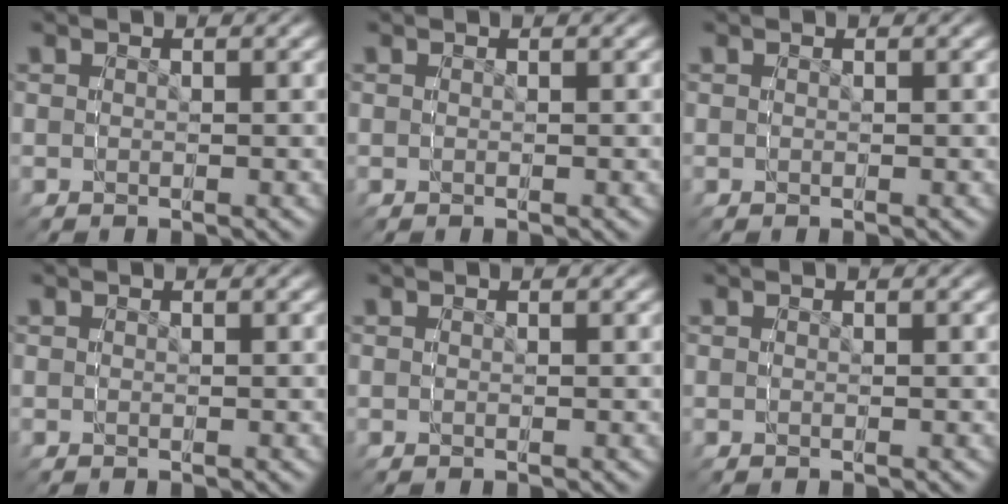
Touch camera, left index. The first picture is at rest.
{"total": 0.0}
{"total": 0.0}
{"total": 0.0}
{"total": 0.0}
{"total": 0.0}